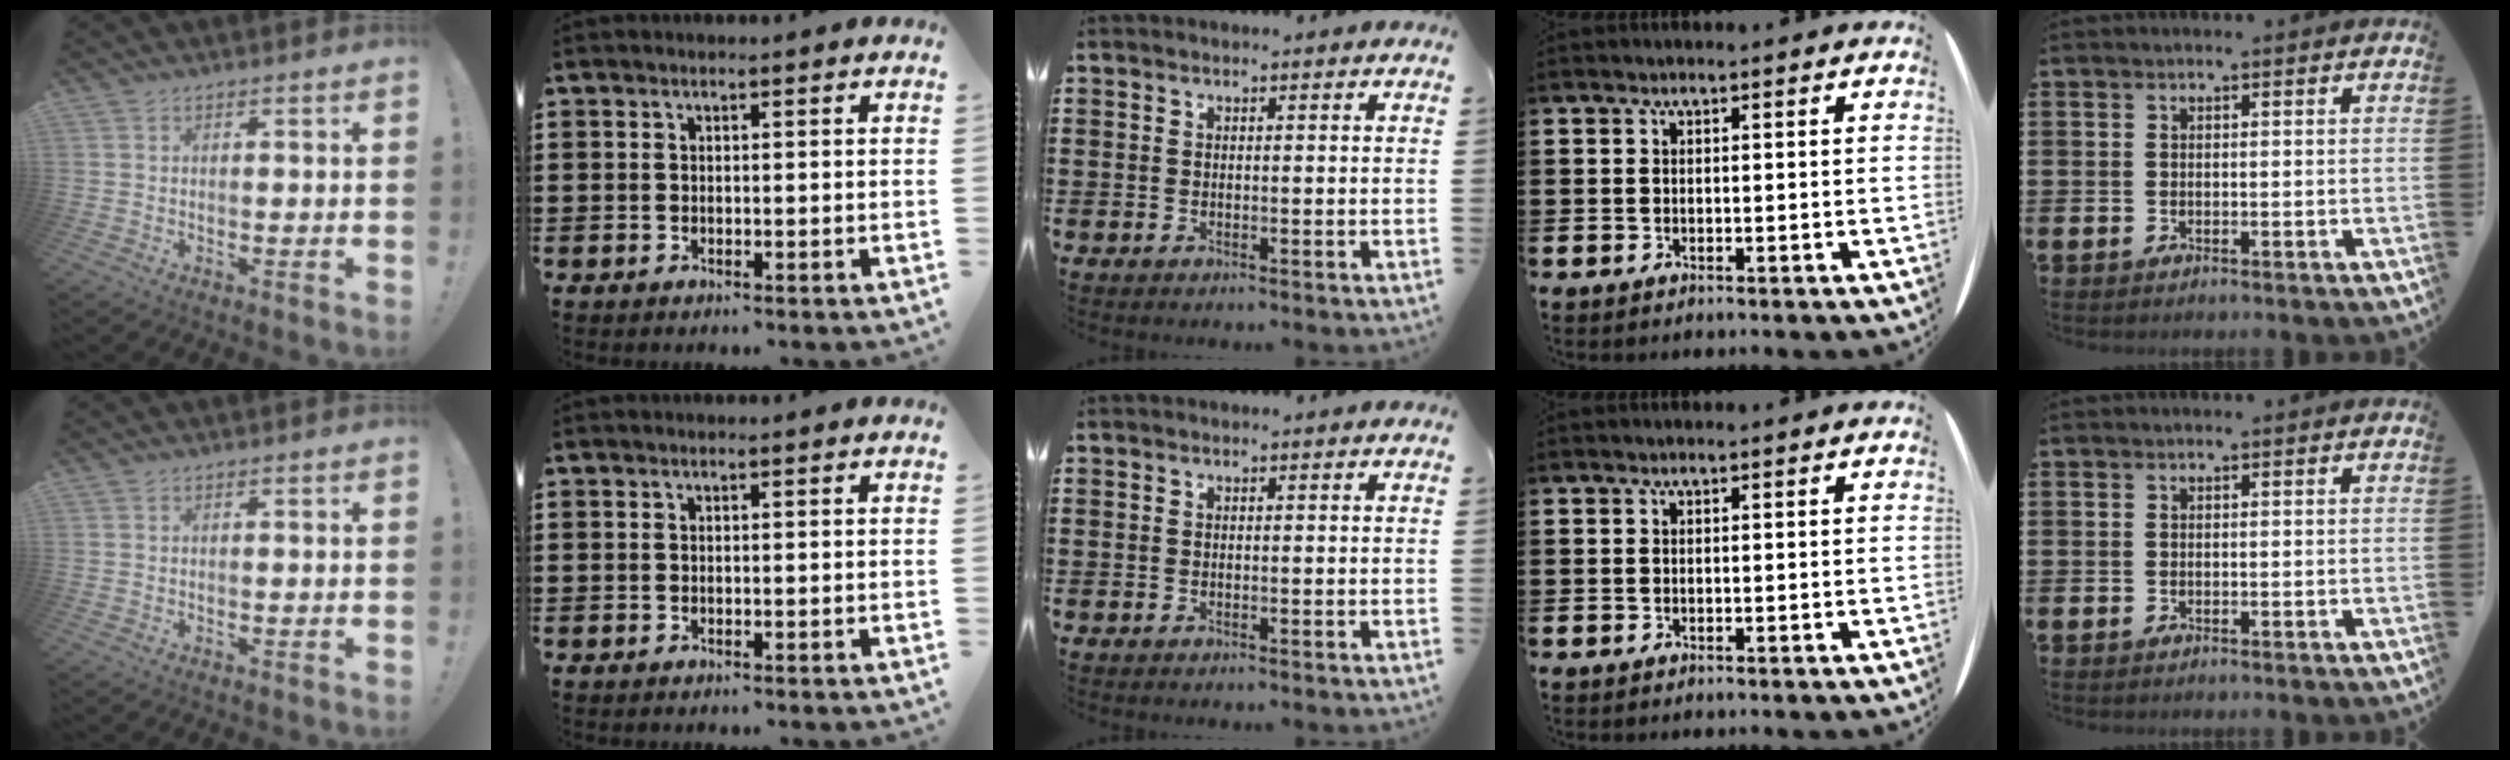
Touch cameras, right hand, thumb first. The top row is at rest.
{}